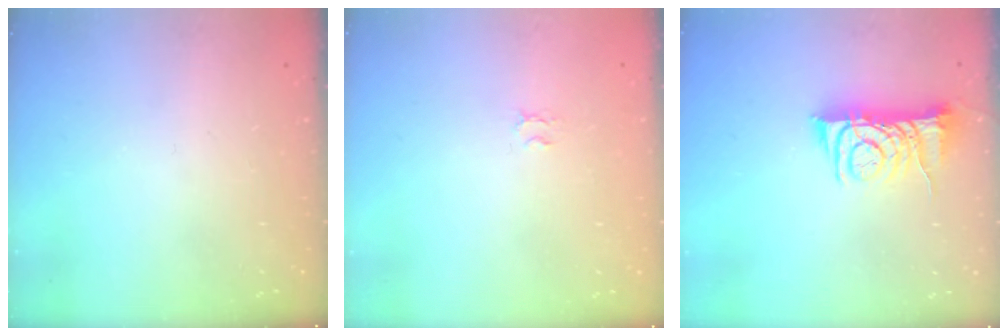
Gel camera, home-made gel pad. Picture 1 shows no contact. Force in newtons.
{"total": 1.9, "press": 1.9, "slide": 0.2}
{"total": 8.4, "press": 8.4, "slide": 0.3}